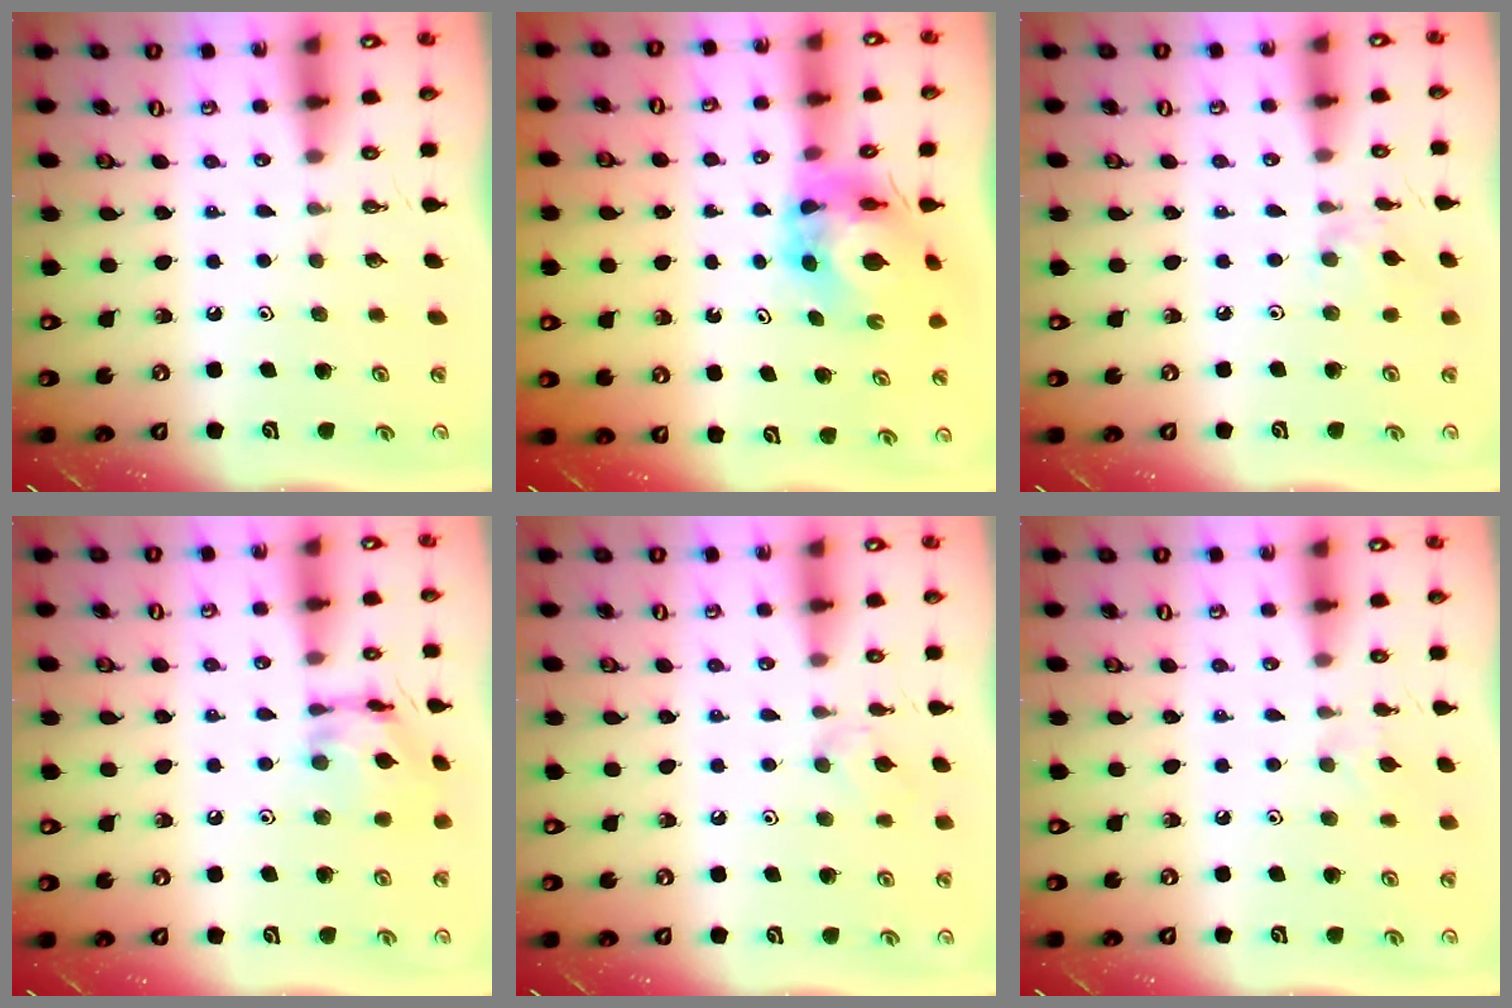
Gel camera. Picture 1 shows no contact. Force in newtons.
{"total": 8.5, "press": 8.5, "slide": 1.0}
{"total": 2.4, "press": 2.3, "slide": 0.5}
{"total": 13.1, "press": 13.0, "slide": 1.0}
{"total": 5.0, "press": 5.0, "slide": 0.8}
{"total": 5.3, "press": 5.2, "slide": 0.9}